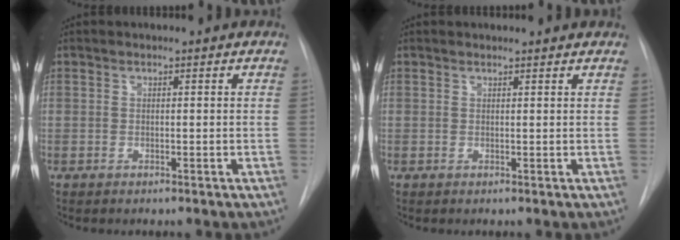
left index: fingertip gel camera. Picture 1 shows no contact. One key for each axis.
{"total": 2.7, "fx": 2.6, "fy": 0.4, "fz": 0.4, "tx": -0.012, "ty": 0.012, "tz": 0.026}